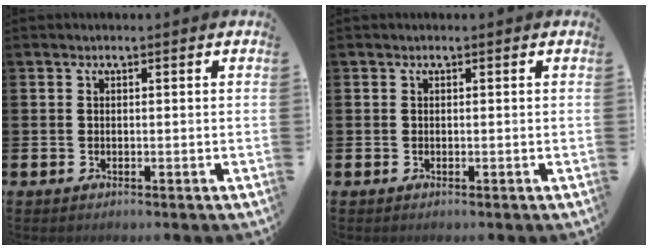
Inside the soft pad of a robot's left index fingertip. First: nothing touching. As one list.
[{"total": 0.0}]